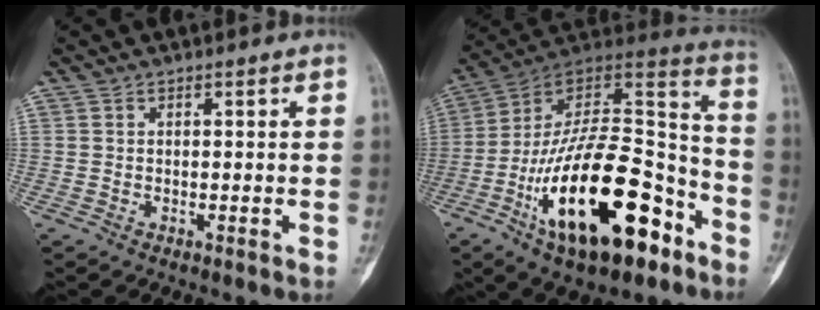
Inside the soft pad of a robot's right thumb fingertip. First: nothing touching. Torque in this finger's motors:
{"motor_torque": [1.40, 1.67, 2.29, -0.48, 0.39]}